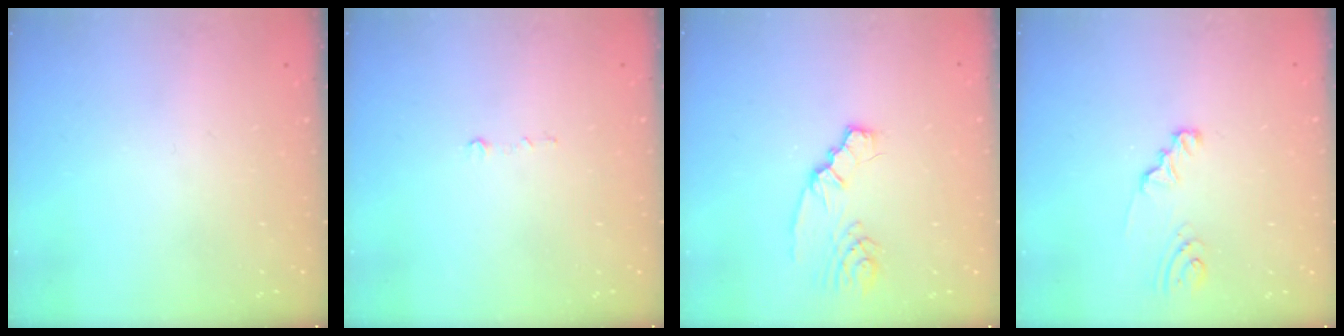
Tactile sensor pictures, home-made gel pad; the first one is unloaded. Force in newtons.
{"total": 4.5, "press": 4.2, "slide": 1.7}
{"total": 3.4, "press": 3.4, "slide": 0.5}
{"total": 2.3, "press": 2.3, "slide": 0.1}